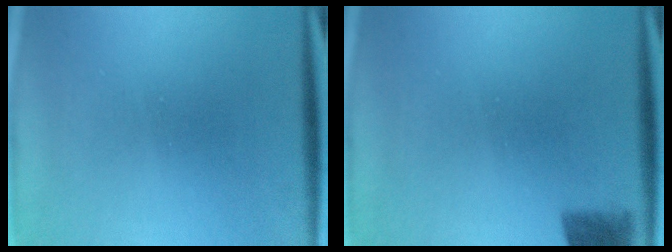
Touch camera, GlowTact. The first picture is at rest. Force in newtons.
{"total": 4.0}